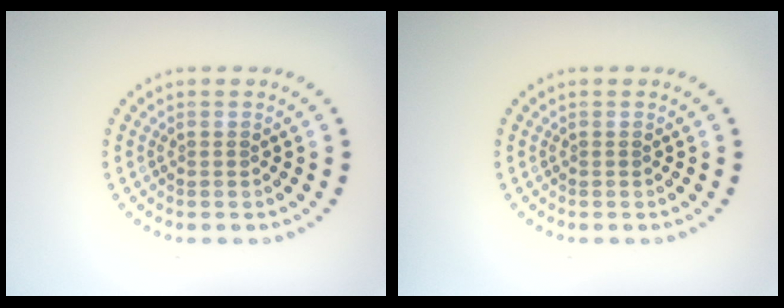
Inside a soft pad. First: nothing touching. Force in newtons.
{"total": 0.0}